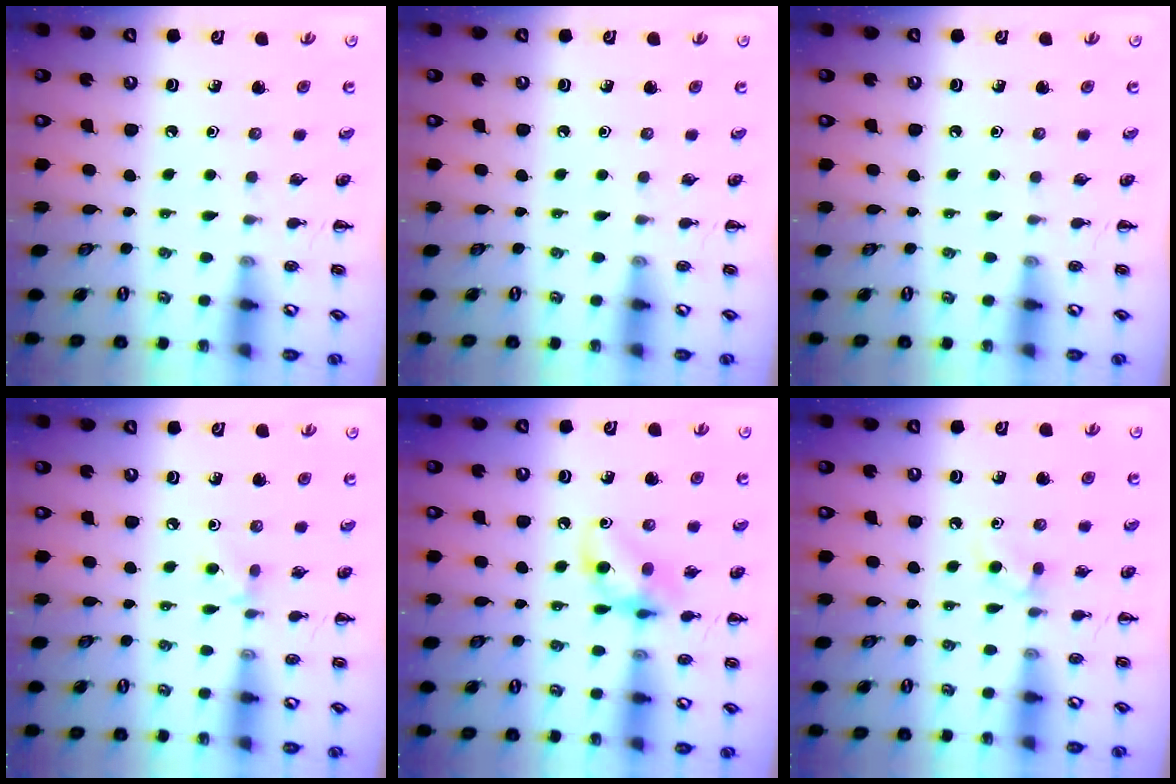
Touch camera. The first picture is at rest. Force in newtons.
{"total": 0.0}
{"total": 0.0}
{"total": 4.0, "press": 3.7, "slide": 1.6}
{"total": 10.1, "press": 10.1, "slide": 0.9}
{"total": 4.3, "press": 4.0, "slide": 1.5}